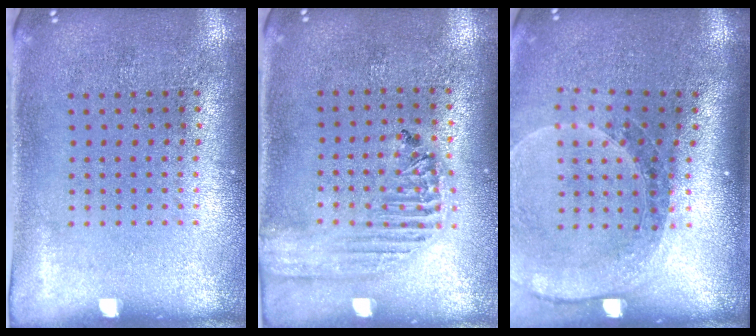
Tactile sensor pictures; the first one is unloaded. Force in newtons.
{"total": 1.8, "press": 1.7, "slide": 0.7}
{"total": 1.8, "press": 1.7, "slide": 0.6}